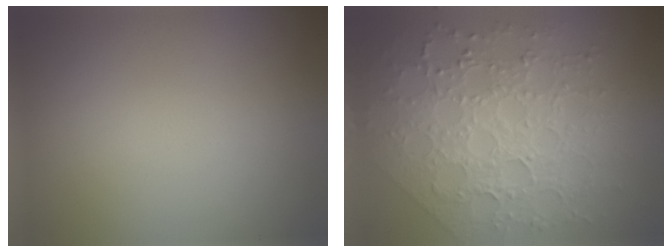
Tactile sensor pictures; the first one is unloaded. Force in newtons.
{"total": 8.0, "press": 5.8, "slide": 5.5}